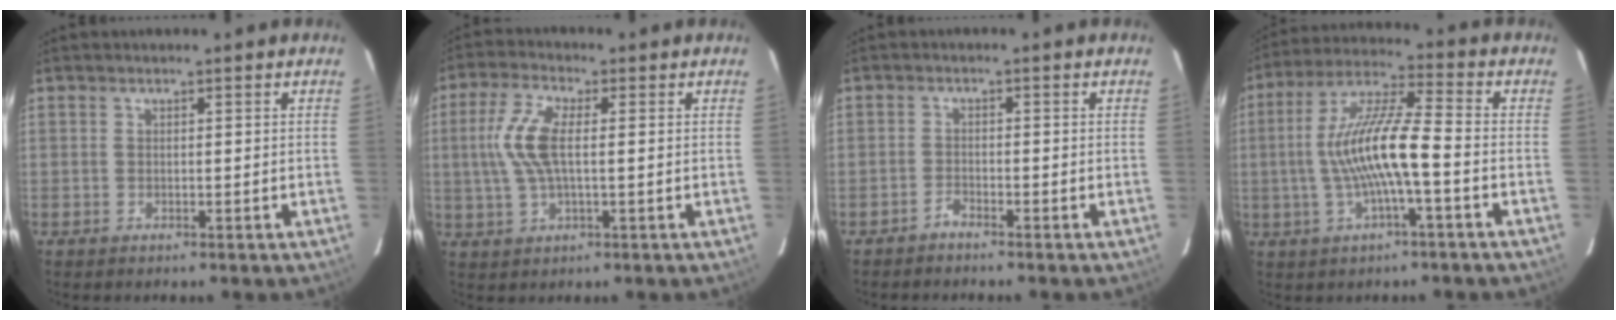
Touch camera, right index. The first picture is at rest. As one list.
[{"total": 8.7, "force": [0.6, 3.3, 8.0], "torque": [-0.173, 0.010, 0.014]}, {"total": 1.5, "force": [-1.4, 0.2, 0.2], "torque": [-0.010, 0.001, -0.030]}, {"total": 12.9, "force": [-2.3, 1.8, 12.6], "torque": [-0.250, 0.011, -0.045]}]